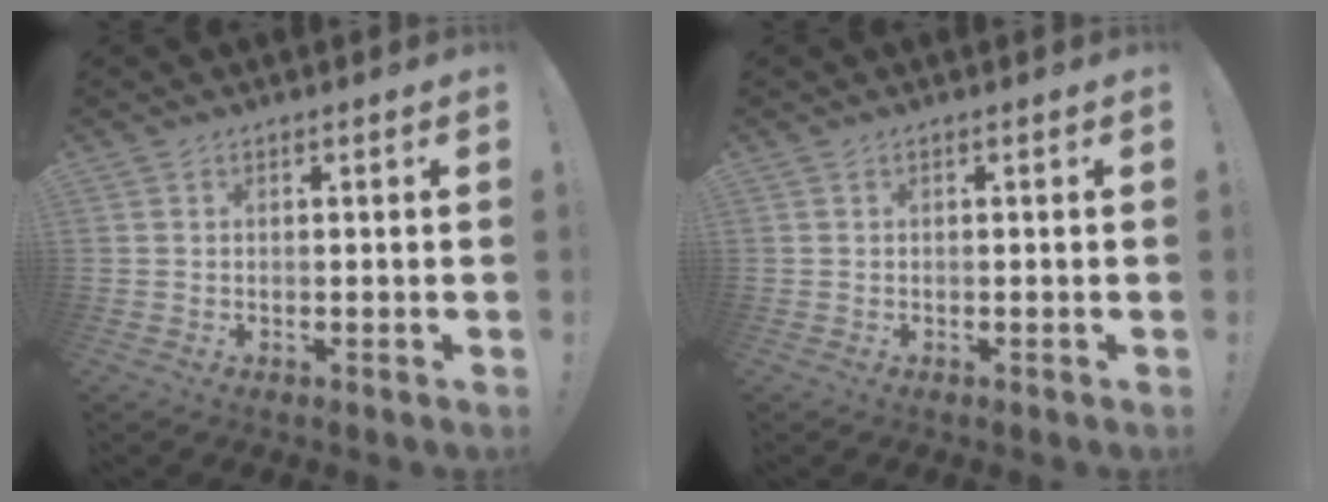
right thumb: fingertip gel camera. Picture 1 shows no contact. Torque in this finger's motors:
{"motor_torque": [-0.06, -0.07, 0.03, 0.00, 0.01]}